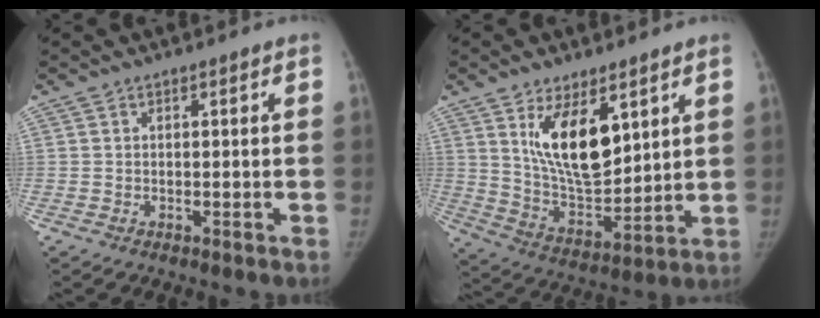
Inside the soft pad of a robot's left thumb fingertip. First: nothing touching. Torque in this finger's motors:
{"motor_torque": [2.00, 1.88, 1.64, -1.12, 0.09]}